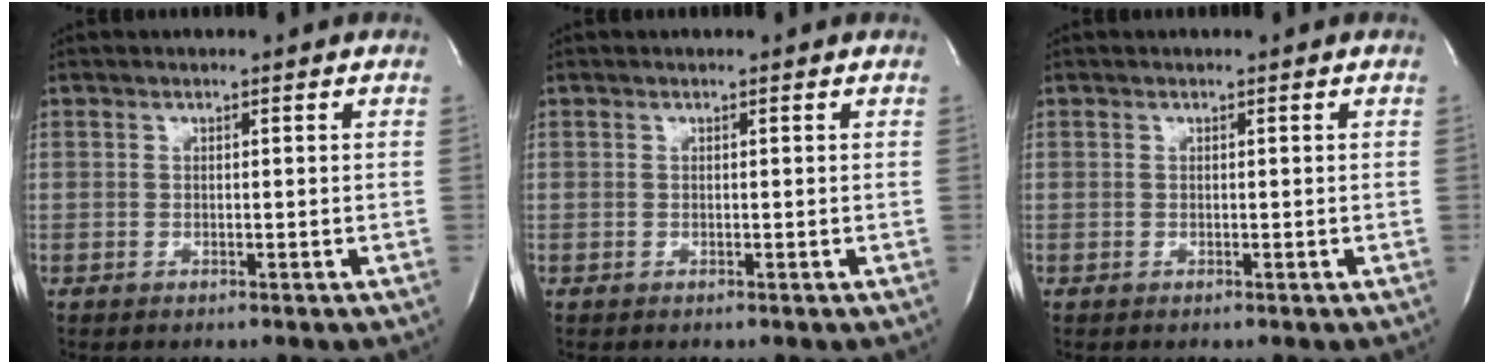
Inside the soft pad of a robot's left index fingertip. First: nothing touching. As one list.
[{"total": 0.0}, {"total": 0.0}]